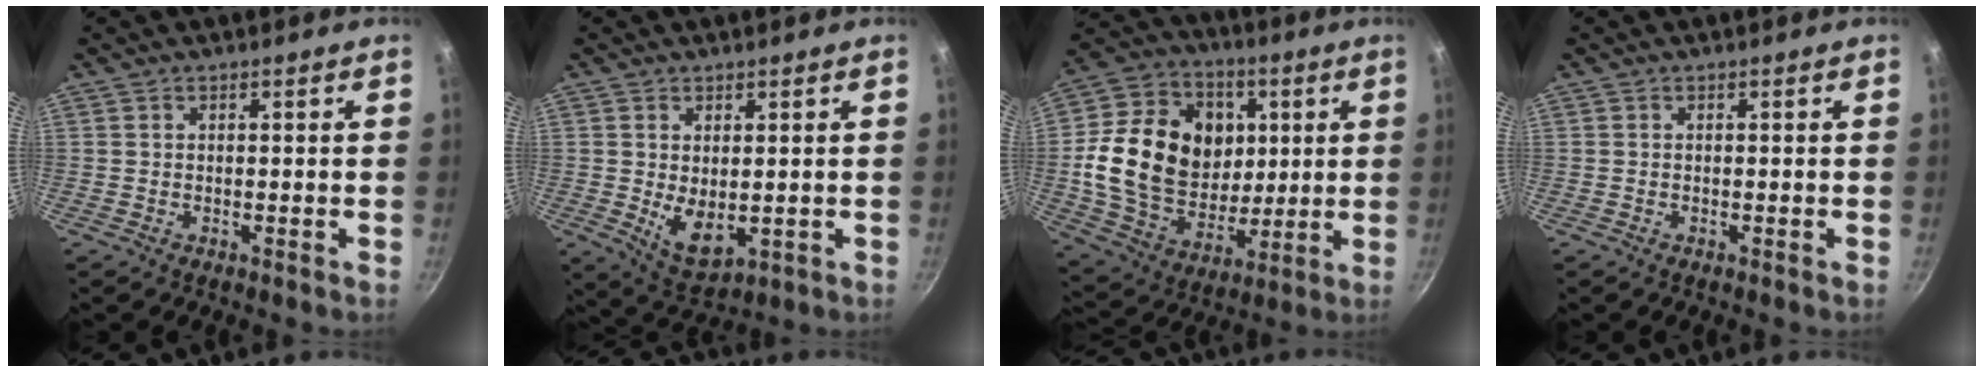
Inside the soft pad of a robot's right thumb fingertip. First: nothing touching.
{"total": 7.0, "force": [0.1, 3.9, 5.8], "torque": [-0.089, -0.022, 0.019]}
{"total": 23.4, "force": [2.9, 18.2, 14.5], "torque": [-0.237, 0.000, 0.057]}
{"total": 0.0}